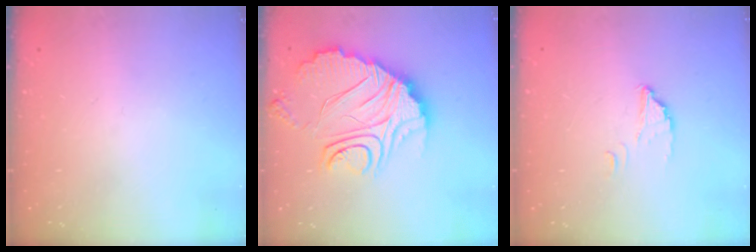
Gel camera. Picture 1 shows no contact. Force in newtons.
{"total": 16.3, "press": 16.2, "slide": 1.5}
{"total": 2.7, "press": 2.7, "slide": 0.1}